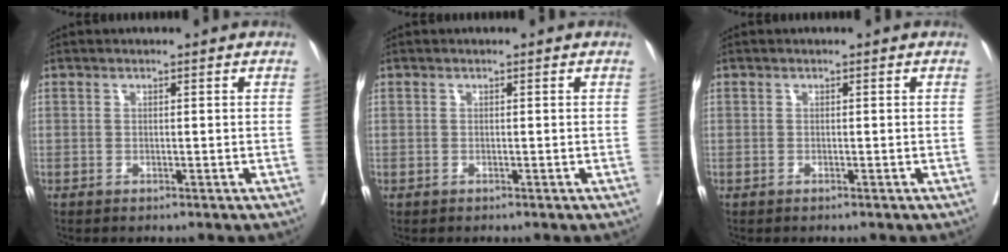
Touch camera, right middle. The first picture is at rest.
{"total": 0.0}
{"total": 0.0}